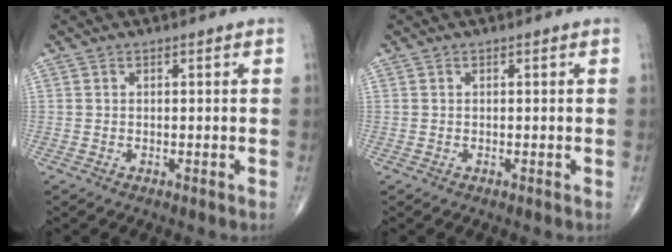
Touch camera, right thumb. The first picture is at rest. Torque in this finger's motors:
{"motor_torque": [0.00, 0.00, -0.06, -0.06, 0.02]}